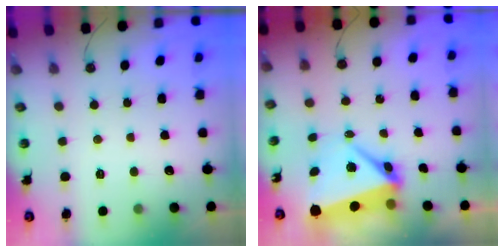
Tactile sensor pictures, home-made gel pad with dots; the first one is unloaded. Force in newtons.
{"total": 6.8, "press": 6.6, "slide": 1.7}